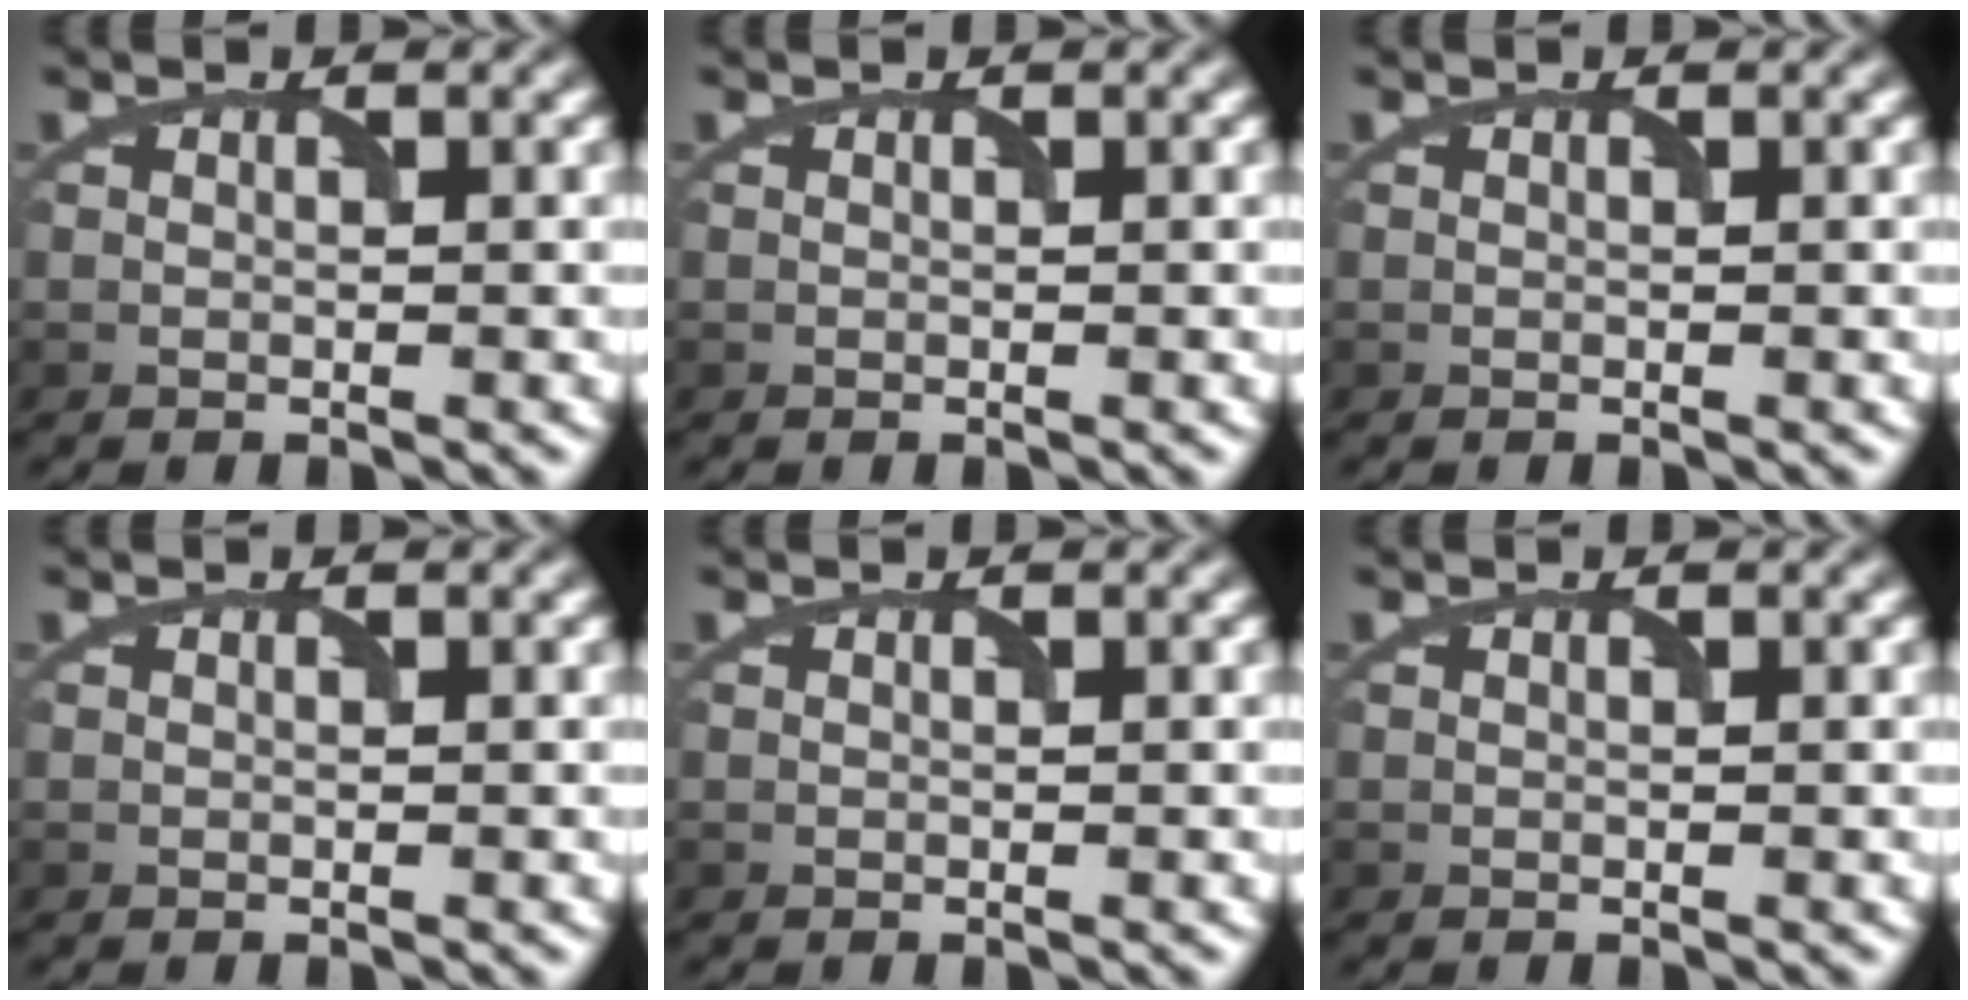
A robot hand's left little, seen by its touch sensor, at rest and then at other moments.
{"total": 0.0}
{"total": 0.0}
{"total": 0.0}
{"total": 0.0}
{"total": 0.0}